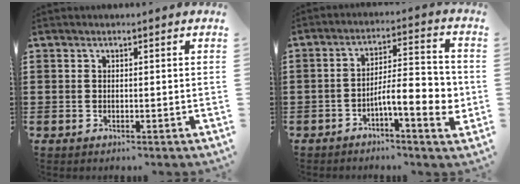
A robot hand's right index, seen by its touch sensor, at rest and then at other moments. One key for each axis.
{"total": 8.9, "fx": -2.7, "fy": 2.7, "fz": 8.0, "tx": -0.117, "ty": -0.001, "tz": -0.047}